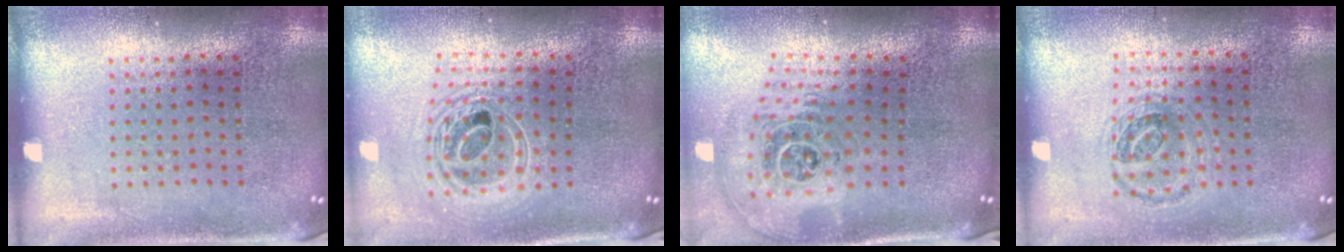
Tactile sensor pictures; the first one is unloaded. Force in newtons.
{"total": 2.2, "press": 1.7, "slide": 1.4}
{"total": 2.1, "press": 1.6, "slide": 1.4}
{"total": 0.9, "press": 0.9, "slide": 0.2}